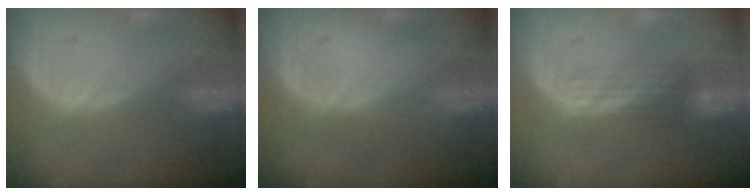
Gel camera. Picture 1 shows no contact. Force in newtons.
{"total": 0.0}
{"total": 3.5, "press": 3.0, "slide": 1.9}